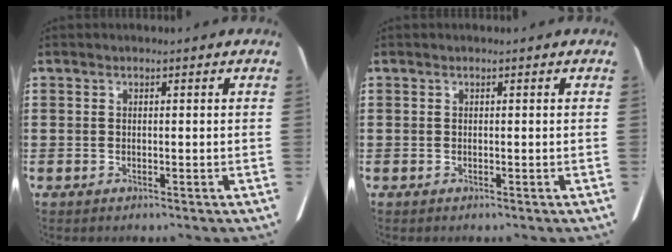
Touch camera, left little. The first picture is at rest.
{"total": 0.0}